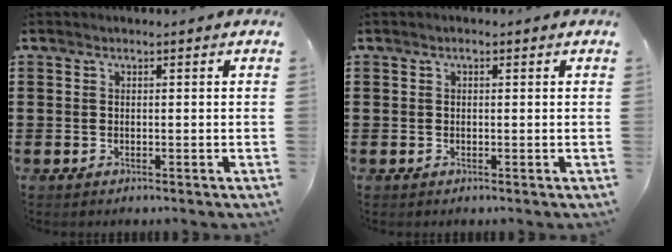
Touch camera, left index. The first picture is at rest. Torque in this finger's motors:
{"motor_torque": [0.36, 0.34, 0.05, 0.00]}